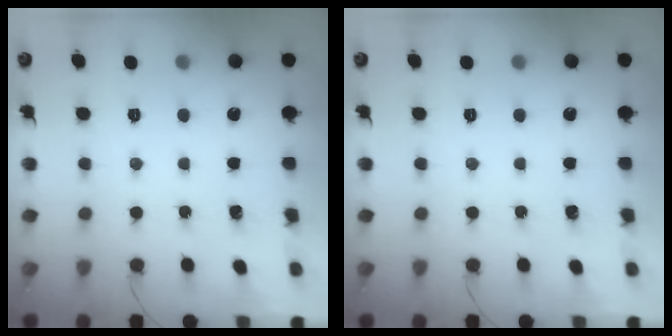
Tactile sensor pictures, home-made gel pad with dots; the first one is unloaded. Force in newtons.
{"total": 0.0}